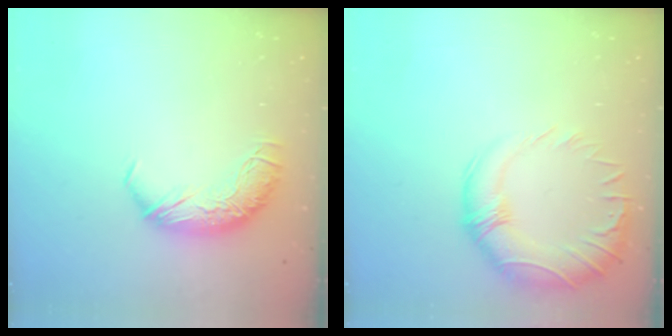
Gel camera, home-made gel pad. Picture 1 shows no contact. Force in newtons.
{"total": 5.8, "press": 4.1, "slide": 4.1}